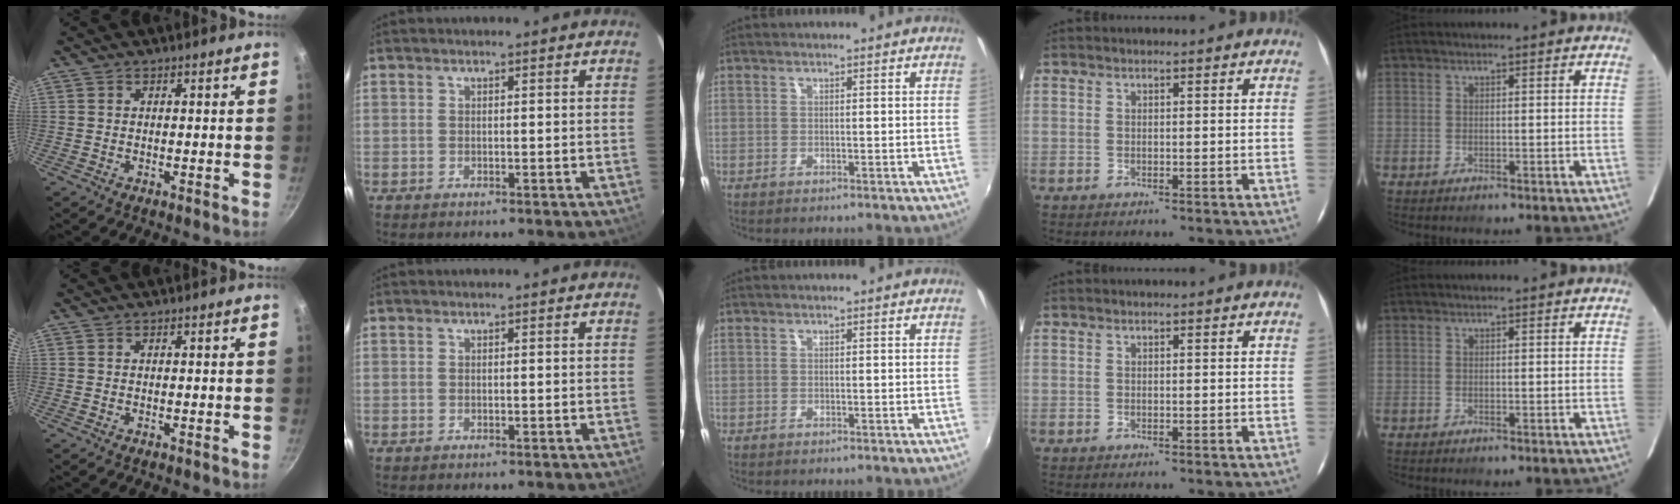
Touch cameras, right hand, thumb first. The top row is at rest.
{}